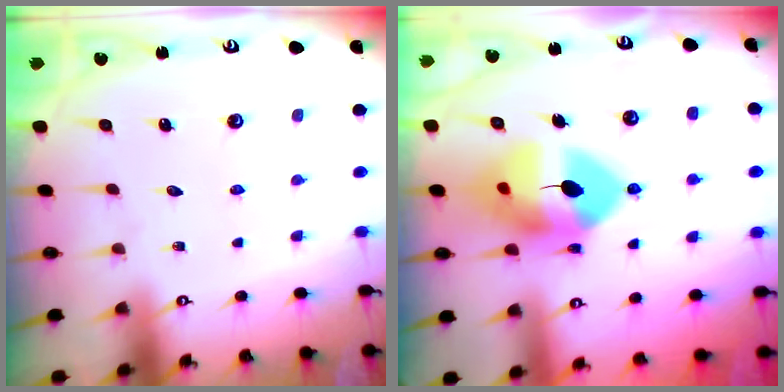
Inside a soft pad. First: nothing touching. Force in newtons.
{"total": 12.3, "press": 12.1, "slide": 2.2}